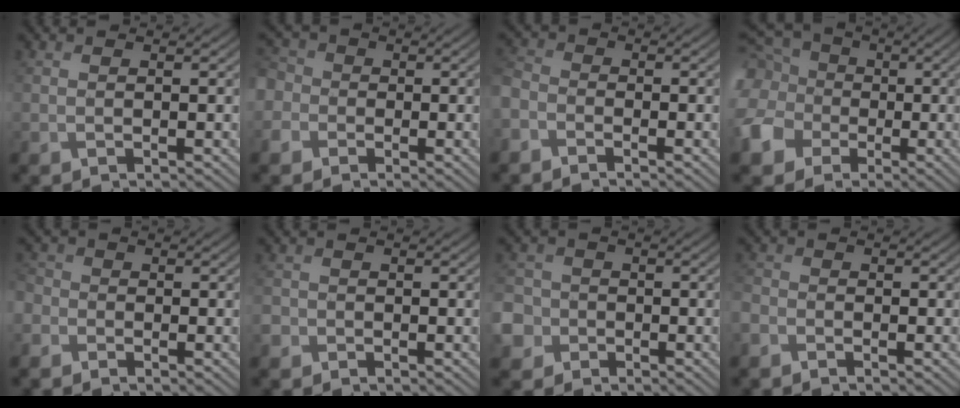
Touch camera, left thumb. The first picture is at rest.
{"total": 5.2, "force": [-1.3, 4.7, 1.7], "torque": [-0.064, 0.001, -0.048]}
{"total": 3.7, "force": [-2.6, 2.2, 1.5], "torque": [-0.045, -0.002, -0.068]}
{"total": 13.6, "force": [-0.3, 12.0, 6.5], "torque": [-0.227, -0.002, -0.026]}
{"total": 2.9, "force": [-1.4, 2.4, 0.7], "torque": [-0.026, -0.001, -0.042]}
{"total": 1.5, "force": [-0.9, 1.2, 0.2], "torque": [-0.003, -0.002, -0.023]}
{"total": 6.1, "force": [-2.4, 5.4, 1.7], "torque": [-0.055, -0.013, -0.071]}
{"total": 2.1, "force": [-1.6, 1.1, 0.6], "torque": [-0.018, -0.002, -0.044]}